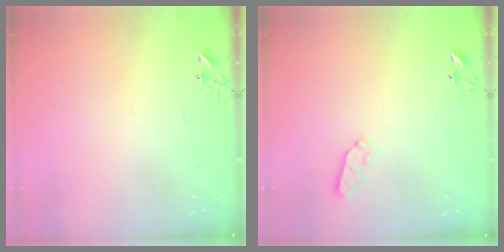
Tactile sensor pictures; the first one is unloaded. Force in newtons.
{"total": 5.5, "press": 5.4, "slide": 1.1}